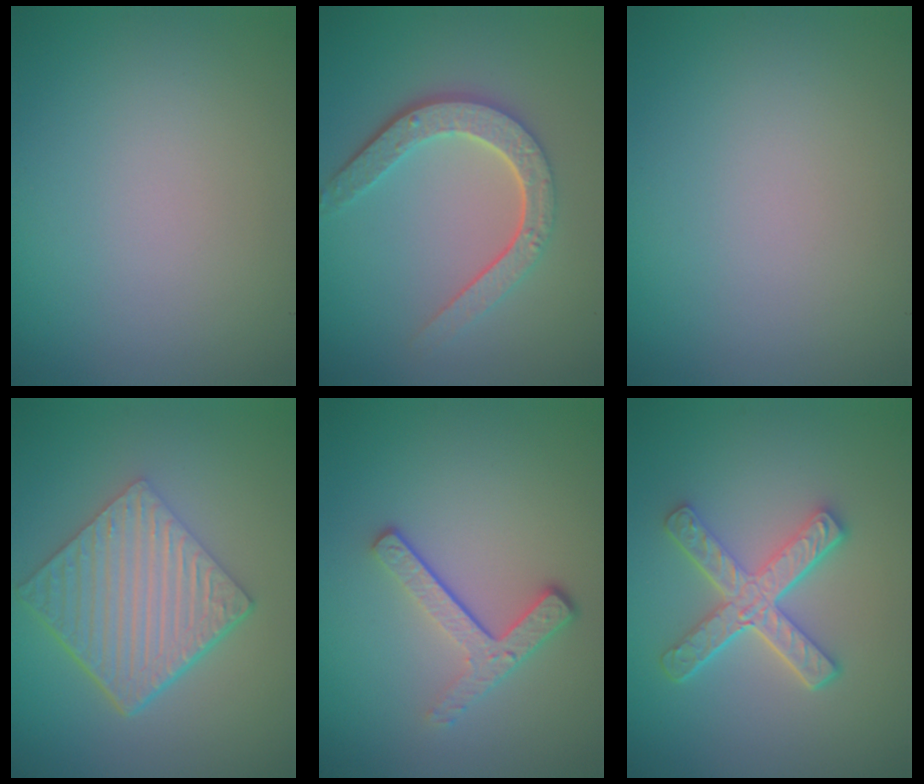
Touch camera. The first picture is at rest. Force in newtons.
{"total": 4.7, "press": 3.6, "slide": 3.0}
{"total": 0.0}
{"total": 7.1, "press": 4.7, "slide": 5.3}
{"total": 3.5, "press": 2.5, "slide": 2.4}
{"total": 5.0, "press": 3.7, "slide": 3.3}